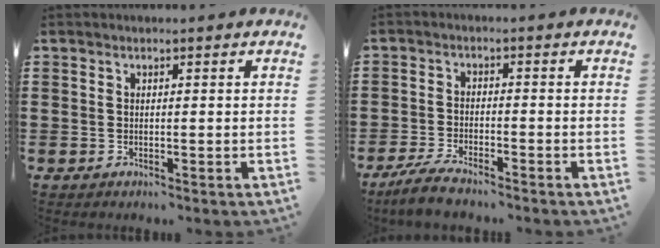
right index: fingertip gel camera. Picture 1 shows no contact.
{"total": 4.0, "force": [-3.7, 0.3, 1.7], "torque": [-0.049, -0.006, -0.077]}